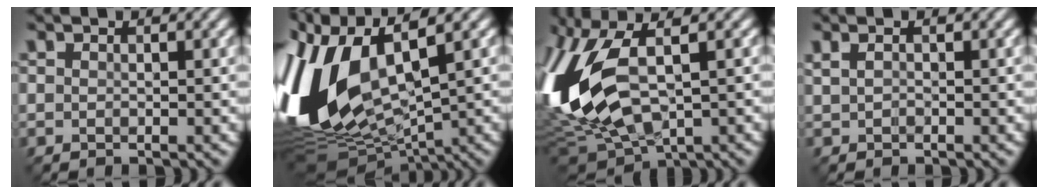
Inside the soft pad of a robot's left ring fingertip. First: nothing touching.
{"total": 13.8, "force": [1.1, 7.6, 11.4], "torque": [-0.261, 0.000, 0.024]}
{"total": 14.4, "force": [0.8, 7.1, 12.5], "torque": [-0.301, -0.004, 0.027]}
{"total": 0.7, "force": [0.3, 0.3, 0.6], "torque": [-0.015, 0.001, 0.007]}